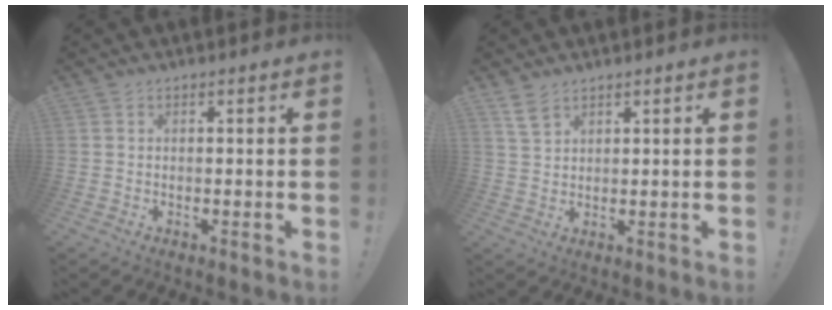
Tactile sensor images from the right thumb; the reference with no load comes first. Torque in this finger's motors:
{"motor_torque": [0.04, -0.01, 0.06, -0.04, 0.00]}